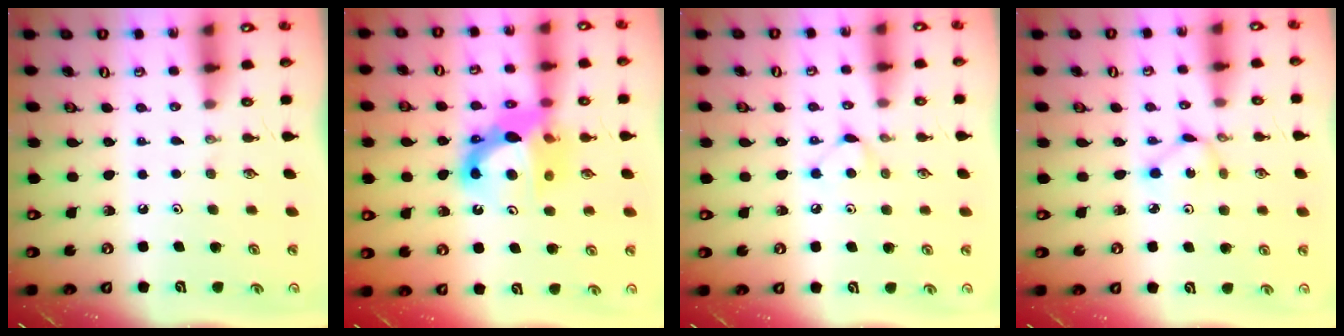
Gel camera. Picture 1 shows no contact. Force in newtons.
{"total": 12.4, "press": 12.1, "slide": 2.9}
{"total": 4.8, "press": 4.8, "slide": 0.6}
{"total": 2.0, "press": 2.0, "slide": 0.1}